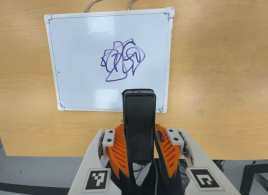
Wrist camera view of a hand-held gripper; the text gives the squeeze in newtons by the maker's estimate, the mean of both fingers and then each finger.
{"total": 5.5, "left": 3.8, "right": 7.1}